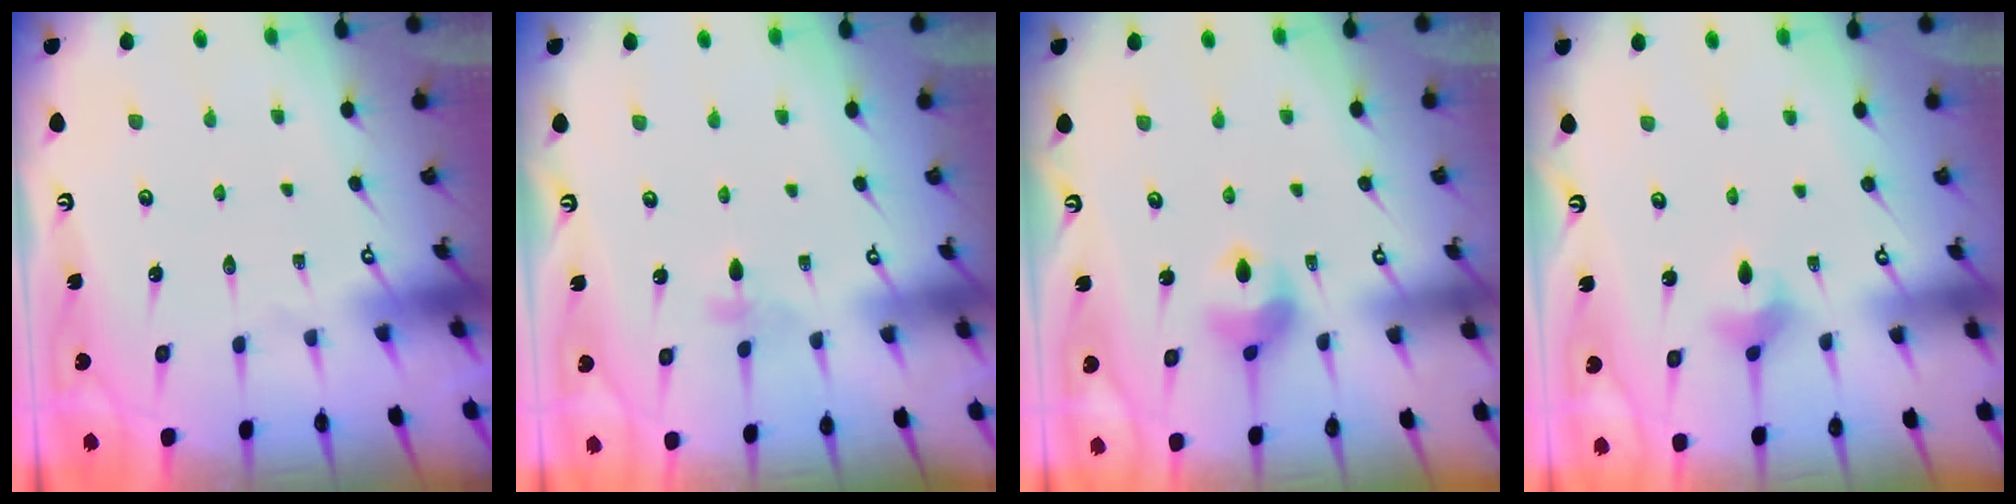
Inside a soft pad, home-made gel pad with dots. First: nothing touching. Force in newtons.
{"total": 3.5, "press": 3.4, "slide": 0.8}
{"total": 8.0, "press": 7.9, "slide": 0.8}
{"total": 2.7, "press": 2.7, "slide": 0.4}